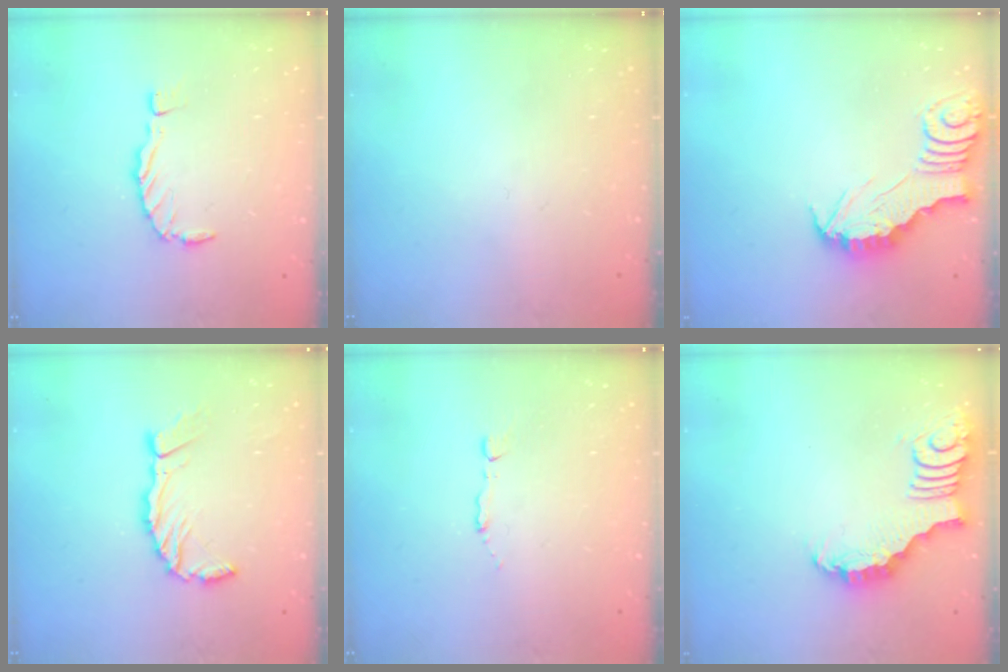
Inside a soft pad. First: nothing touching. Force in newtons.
{"total": 0.0}
{"total": 3.1, "press": 3.1, "slide": 0.3}
{"total": 8.2, "press": 8.0, "slide": 1.5}
{"total": 1.2, "press": 1.2, "slide": 0.1}
{"total": 2.8, "press": 2.7, "slide": 0.5}